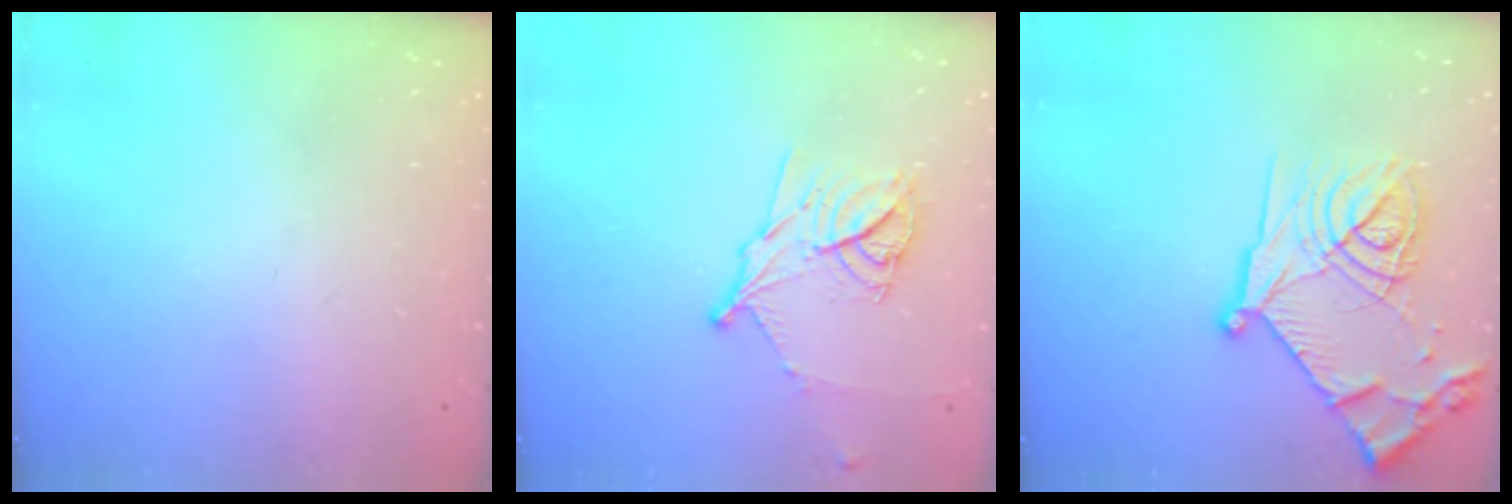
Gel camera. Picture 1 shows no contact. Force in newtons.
{"total": 12.7, "press": 12.7, "slide": 0.7}
{"total": 20.3, "press": 20.2, "slide": 1.9}